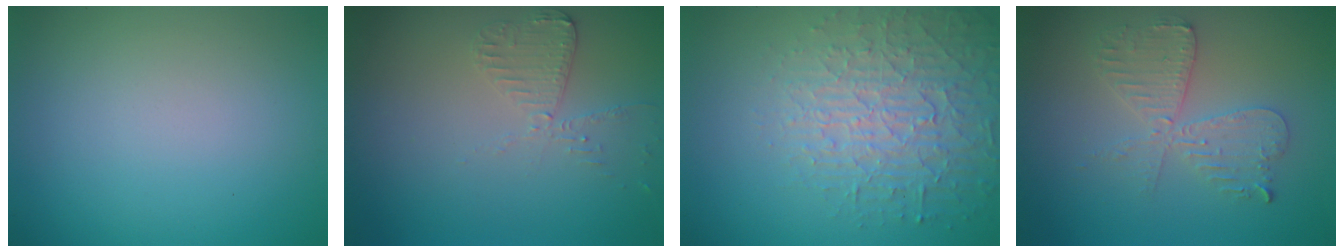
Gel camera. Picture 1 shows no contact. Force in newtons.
{"total": 2.4, "press": 2.4, "slide": 0.2}
{"total": 4.4, "press": 4.3, "slide": 1.2}
{"total": 4.2, "press": 3.6, "slide": 2.2}